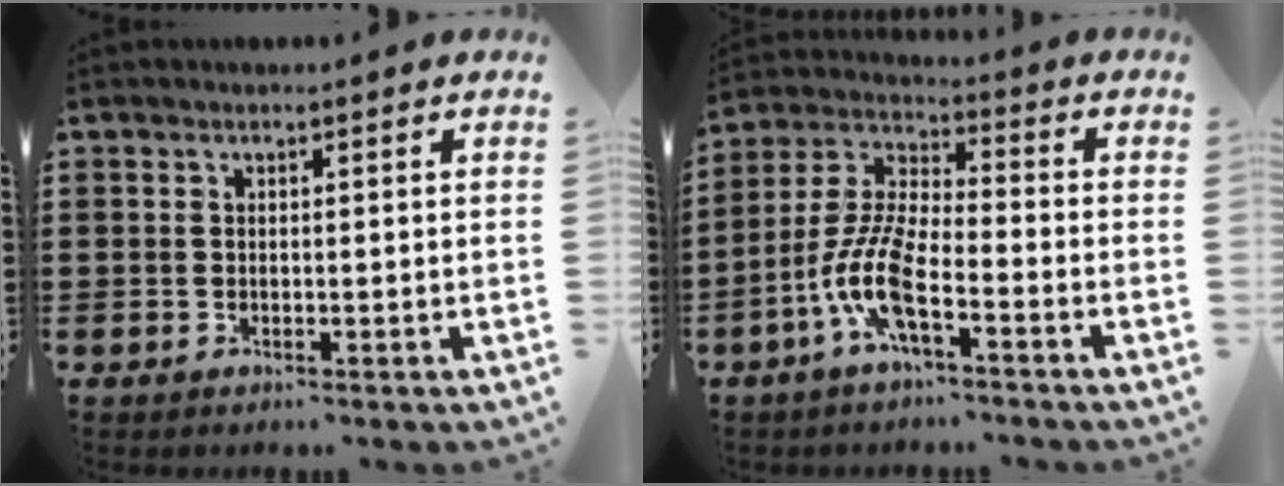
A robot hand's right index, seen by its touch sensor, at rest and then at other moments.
{"total": 9.2, "force": [-4.5, 2.3, 7.7], "torque": [-0.192, -0.013, -0.092]}